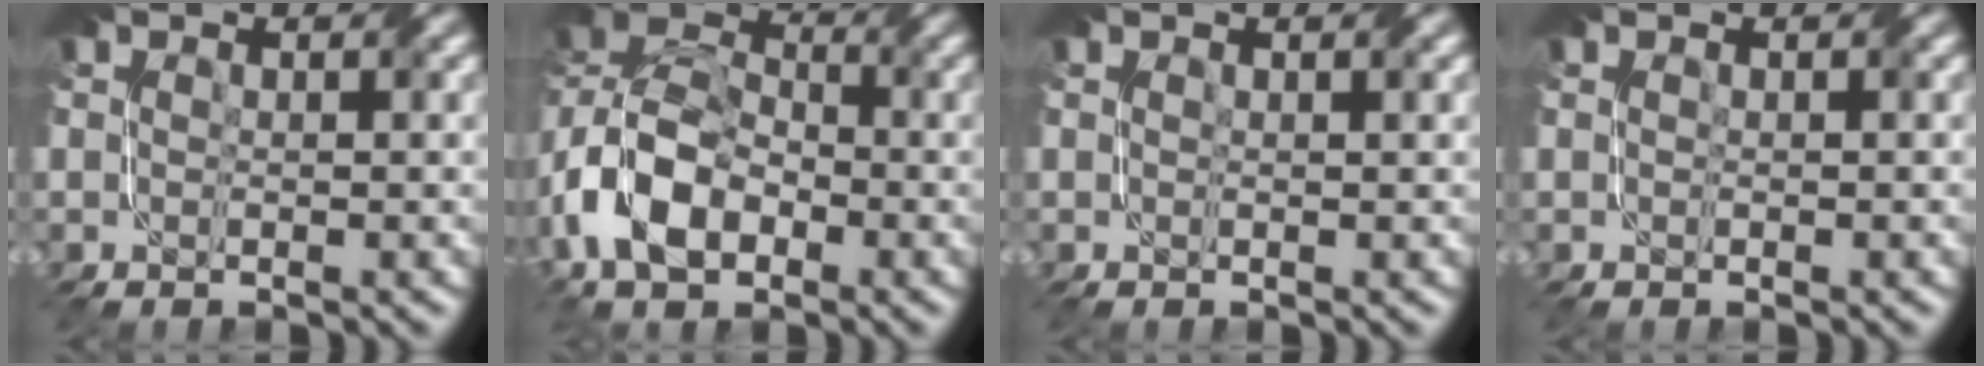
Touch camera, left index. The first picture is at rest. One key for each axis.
{"total": 11.6, "fx": -4.4, "fy": 7.5, "fz": 7.8, "tx": -0.174, "ty": -0.008, "tz": -0.091}
{"total": 1.0, "fx": 0.7, "fy": 0.1, "fz": 0.7, "tx": -0.010, "ty": 0.000, "tz": 0.009}
{"total": 0.0}